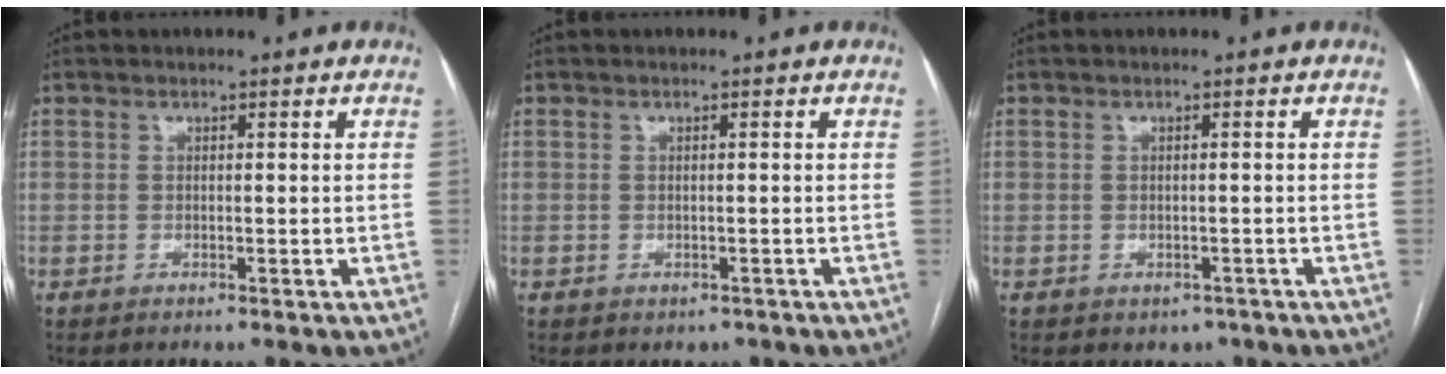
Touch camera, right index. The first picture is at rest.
{"total": 1.5, "force": [-0.8, 1.2, 0.4], "torque": [-0.004, 0.002, -0.003]}
{"total": 2.2, "force": [-1.2, 1.7, 0.7], "torque": [-0.004, 0.003, -0.008]}